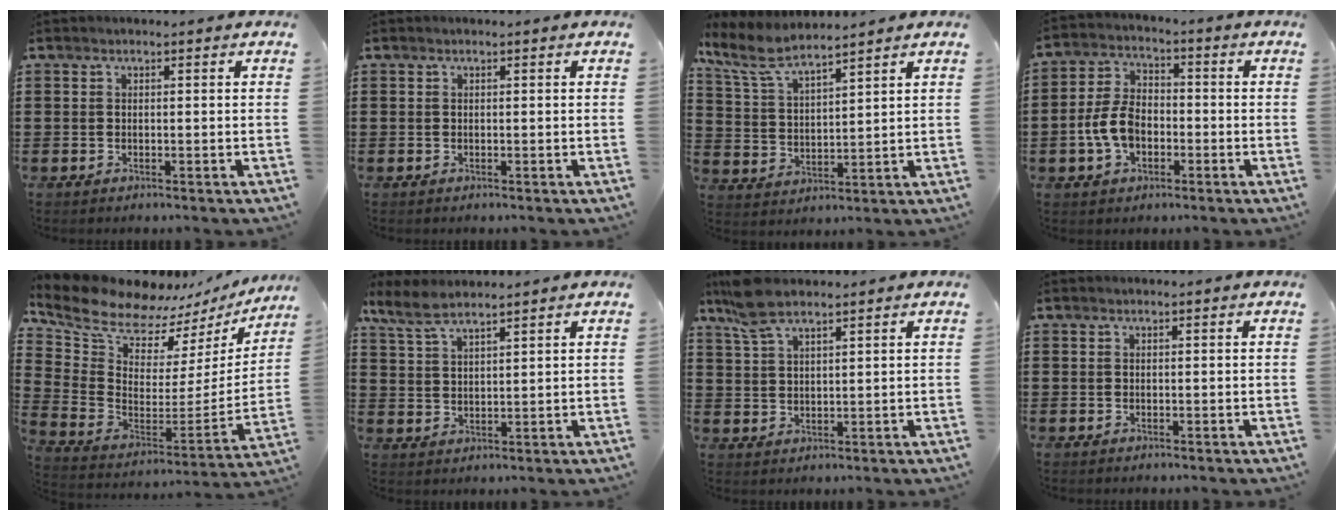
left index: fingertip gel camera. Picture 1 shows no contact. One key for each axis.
{"total": 0.0}
{"total": 7.0, "fx": 6.0, "fy": 1.3, "fz": 3.4, "tx": -0.091, "ty": -0.023, "tz": 0.106}
{"total": 7.4, "fx": -1.9, "fy": 4.7, "fz": 5.4, "tx": -0.130, "ty": 0.006, "tz": -0.043}
{"total": 9.0, "fx": 8.1, "fy": 3.2, "fz": 2.2, "tx": -0.094, "ty": -0.065, "tz": 0.142}
{"total": 5.0, "fx": 4.1, "fy": 1.2, "fz": 2.5, "tx": -0.062, "ty": -0.005, "tz": 0.076}
{"total": 6.2, "fx": 4.6, "fy": 1.7, "fz": 3.9, "tx": -0.087, "ty": 0.001, "tz": 0.086}
{"total": 0.0}